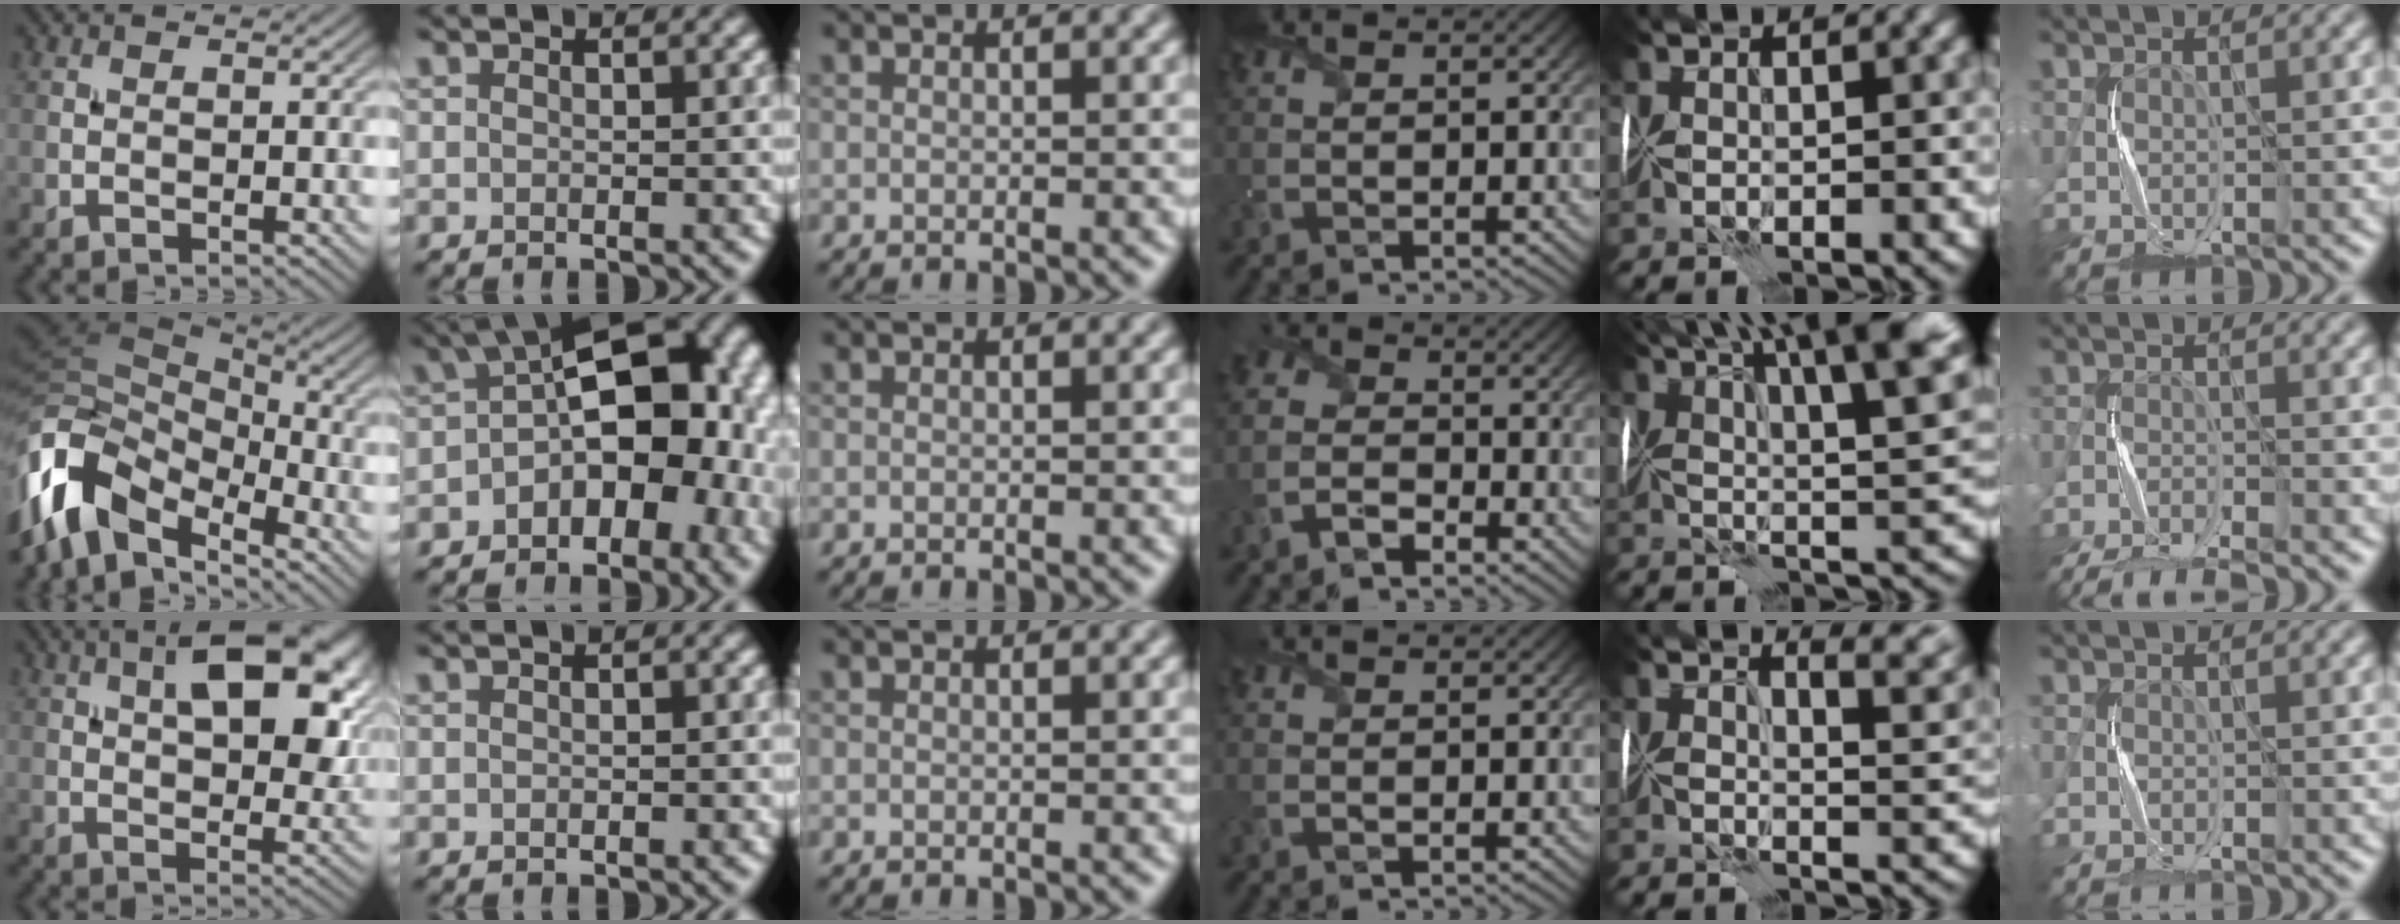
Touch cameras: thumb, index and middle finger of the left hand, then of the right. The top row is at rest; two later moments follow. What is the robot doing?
{"motion": "fold", "object": "handkerchief"}